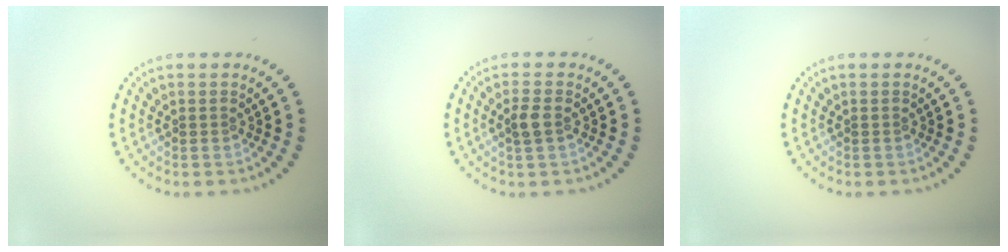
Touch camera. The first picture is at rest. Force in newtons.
{"total": 1.5, "press": 1.5, "slide": 0.4}
{"total": 0.0}